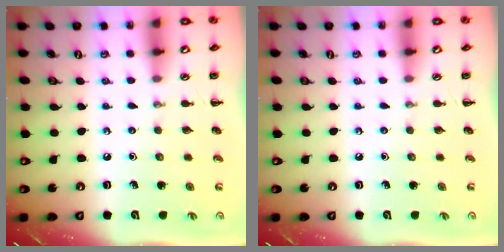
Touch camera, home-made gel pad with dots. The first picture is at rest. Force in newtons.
{"total": 0.0}